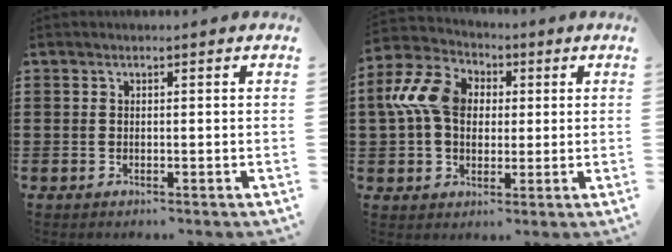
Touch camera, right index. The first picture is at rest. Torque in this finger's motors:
{"motor_torque": [2.06, 0.08, 1.06, 0.21]}